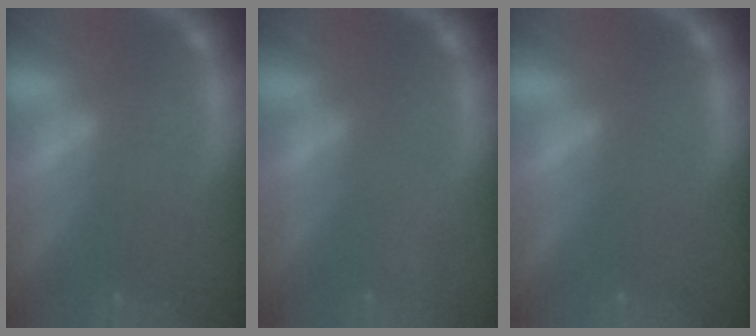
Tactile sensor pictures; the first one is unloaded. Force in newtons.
{"total": 0.9}
{"total": 0.0}